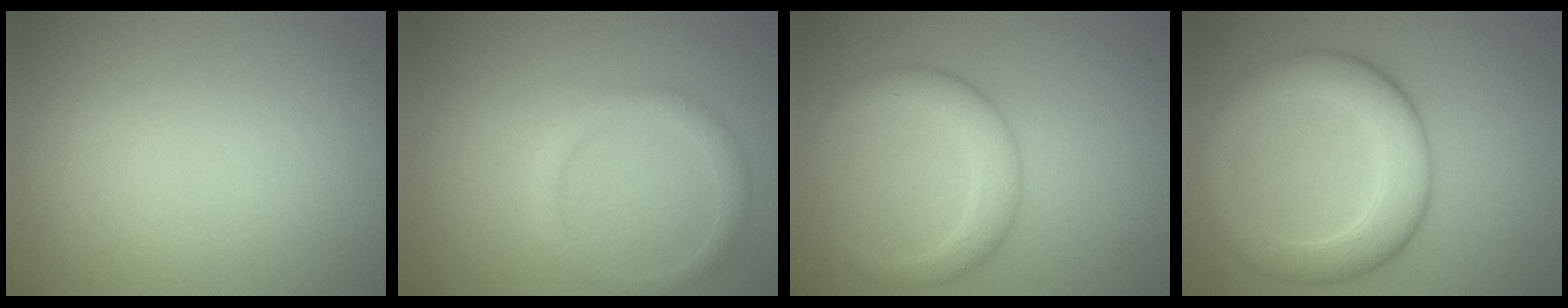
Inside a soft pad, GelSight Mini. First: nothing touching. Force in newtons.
{"total": 1.8, "press": 1.8, "slide": 0.2}
{"total": 3.3, "press": 3.3, "slide": 0.2}
{"total": 6.3, "press": 6.3, "slide": 0.3}